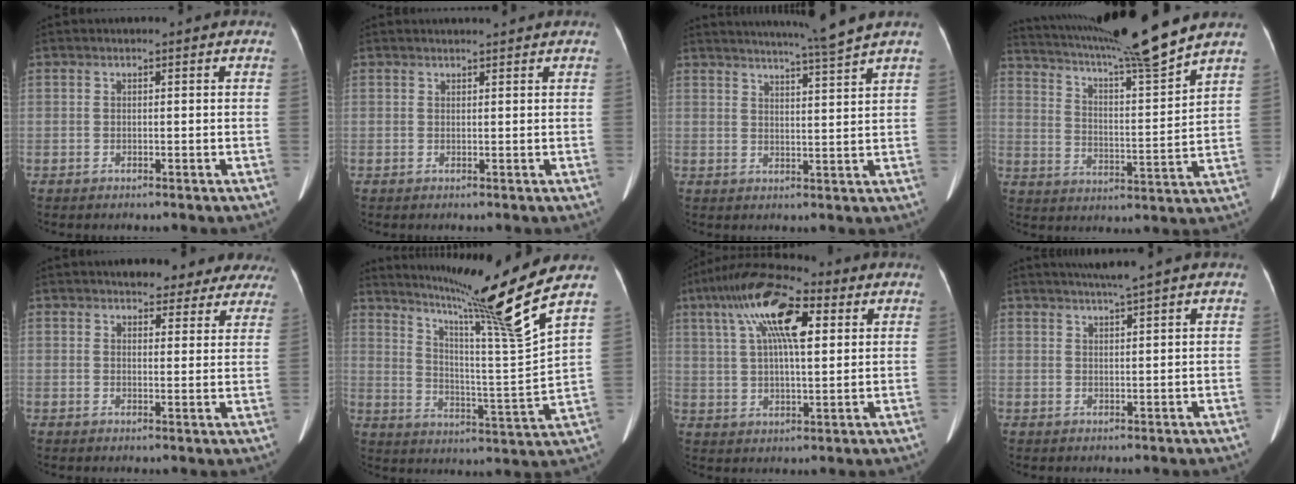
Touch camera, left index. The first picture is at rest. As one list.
[{"total": 1.7, "force": [1.7, -0.1, 0.5], "torque": [-0.006, 0.010, 0.027]}, {"total": 7.5, "force": [6.6, -2.2, 3.0], "torque": [-0.045, -0.012, 0.094]}, {"total": 16.6, "force": [14.6, -1.8, 7.7], "torque": [-0.143, -0.026, 0.228]}, {"total": 11.3, "force": [9.9, 4.2, 3.5], "torque": [-0.003, 0.003, 0.094]}, {"total": 15.9, "force": [12.4, -4.2, 9.1], "torque": [-0.149, -0.054, 0.188]}, {"total": 14.4, "force": [5.7, 4.3, 12.6], "torque": [-0.242, 0.036, 0.097]}, {"total": 3.9, "force": [3.0, -1.0, 2.2], "torque": [-0.034, 0.007, 0.053]}]